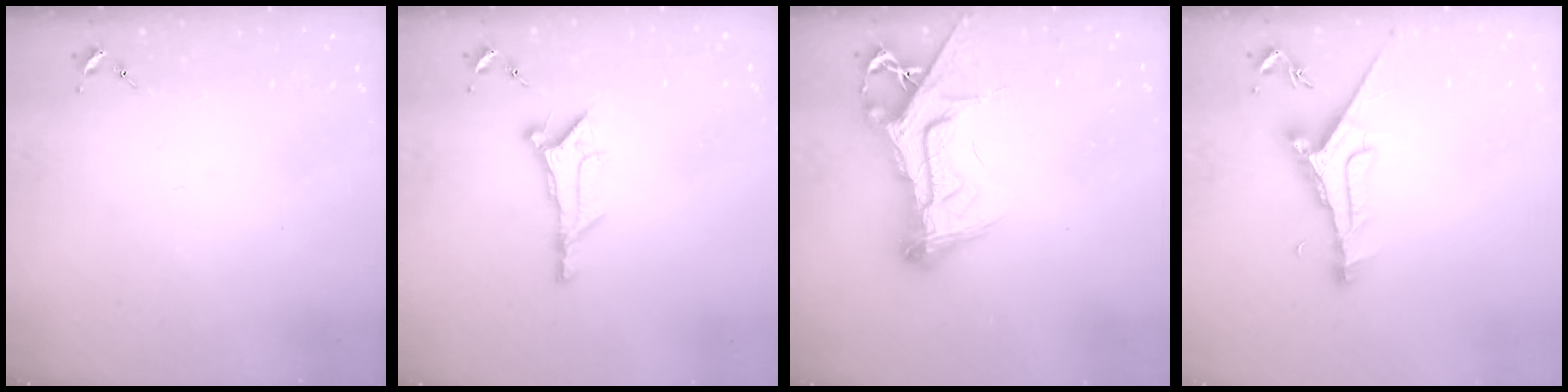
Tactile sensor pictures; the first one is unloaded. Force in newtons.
{"total": 8.3, "press": 8.3, "slide": 0.4}
{"total": 15.8, "press": 15.7, "slide": 1.5}
{"total": 9.4, "press": 9.4, "slide": 0.7}